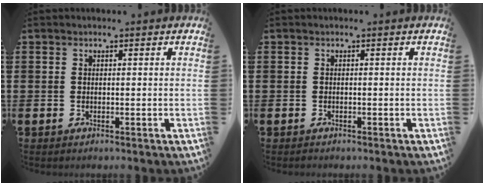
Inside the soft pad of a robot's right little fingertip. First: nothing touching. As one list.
[{"total": 0.0}]